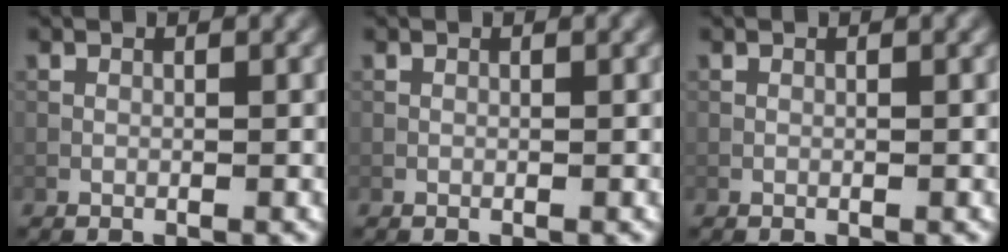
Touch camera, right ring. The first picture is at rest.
{"total": 0.0}
{"total": 0.0}